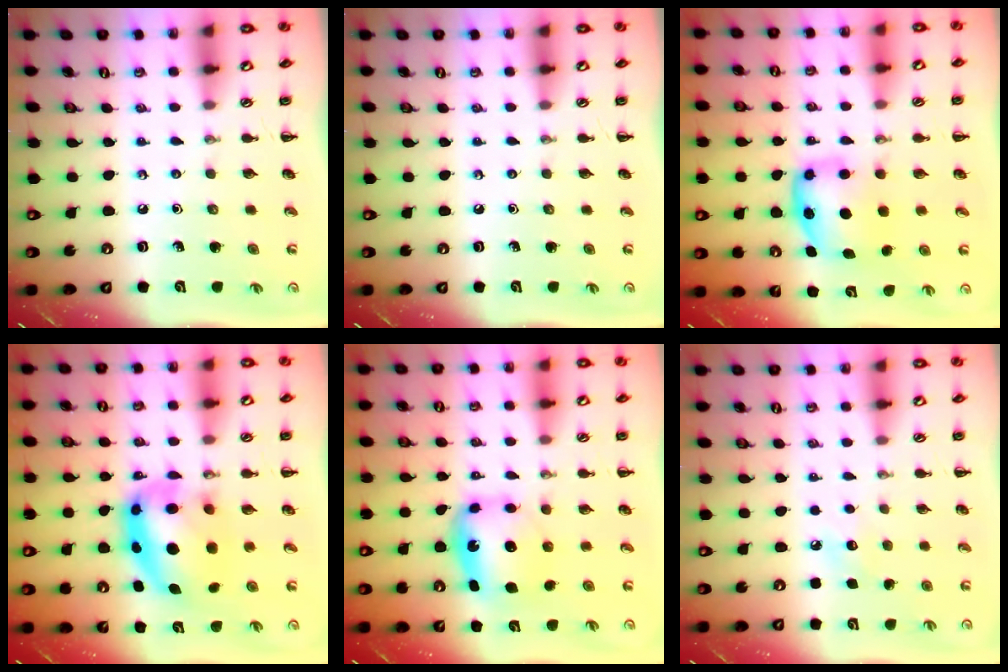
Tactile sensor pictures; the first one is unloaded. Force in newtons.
{"total": 0.0}
{"total": 6.1, "press": 6.1, "slide": 0.5}
{"total": 12.0, "press": 11.7, "slide": 2.9}
{"total": 6.0, "press": 6.0, "slide": 1.1}
{"total": 6.7, "press": 6.5, "slide": 1.7}